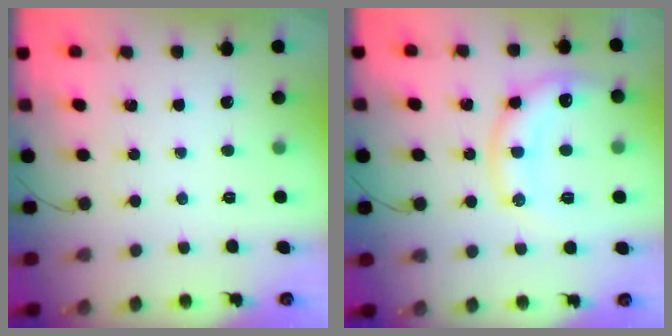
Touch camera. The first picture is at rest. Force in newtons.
{"total": 13.7, "press": 13.6, "slide": 1.4}